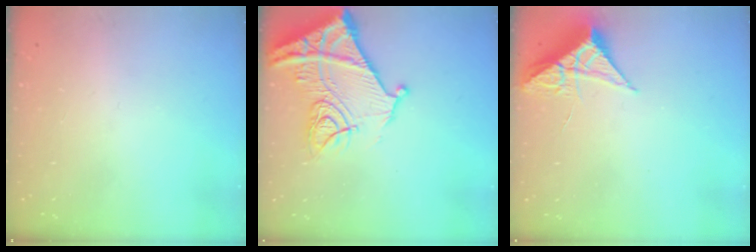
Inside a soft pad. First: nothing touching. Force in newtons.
{"total": 18.1, "press": 18.0, "slide": 1.9}
{"total": 7.0, "press": 7.0, "slide": 0.3}